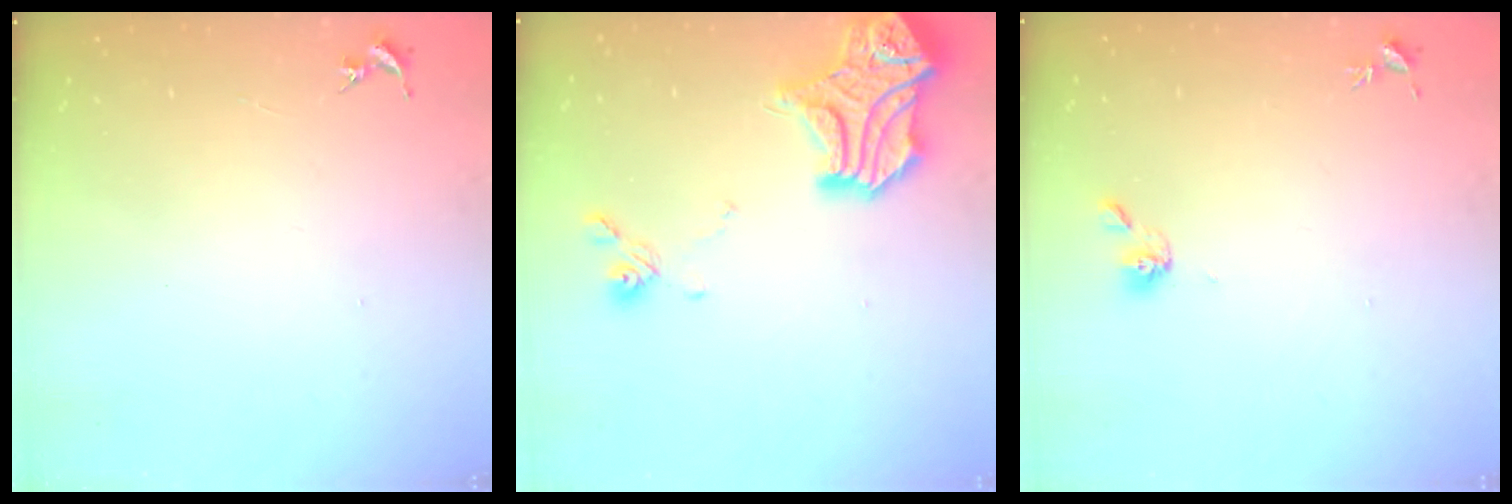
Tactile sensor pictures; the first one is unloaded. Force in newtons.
{"total": 17.9, "press": 17.9, "slide": 0.7}
{"total": 5.2, "press": 4.6, "slide": 2.3}